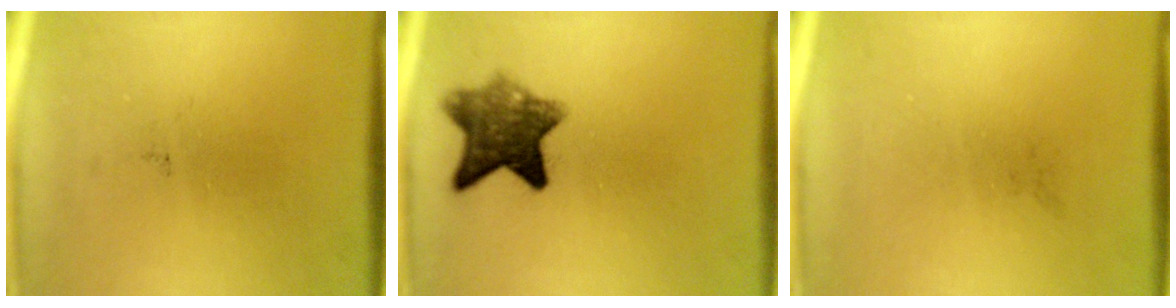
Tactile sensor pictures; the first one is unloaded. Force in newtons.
{"total": 7.7}
{"total": 0.0}